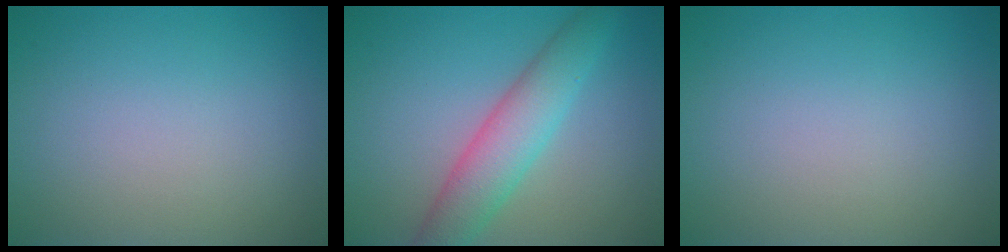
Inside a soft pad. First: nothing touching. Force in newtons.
{"total": 4.9, "press": 4.9, "slide": 0.1}
{"total": 0.0}